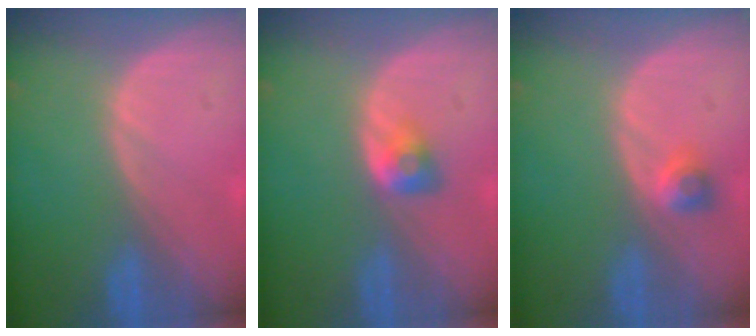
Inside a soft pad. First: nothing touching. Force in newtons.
{"total": 2.9, "press": 2.5, "slide": 1.5}
{"total": 2.4, "press": 2.0, "slide": 1.3}